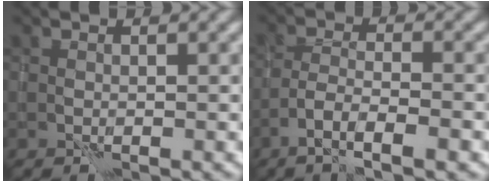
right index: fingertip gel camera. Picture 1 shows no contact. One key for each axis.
{"total": 4.2, "fx": -2.6, "fy": 0.6, "fz": 3.2, "tx": -0.061, "ty": 0.003, "tz": -0.048}